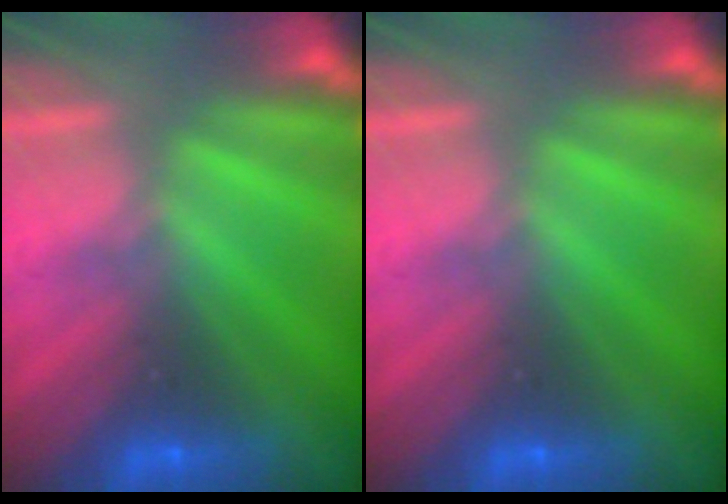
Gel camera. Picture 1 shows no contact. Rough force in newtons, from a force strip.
{"total": 0.0}